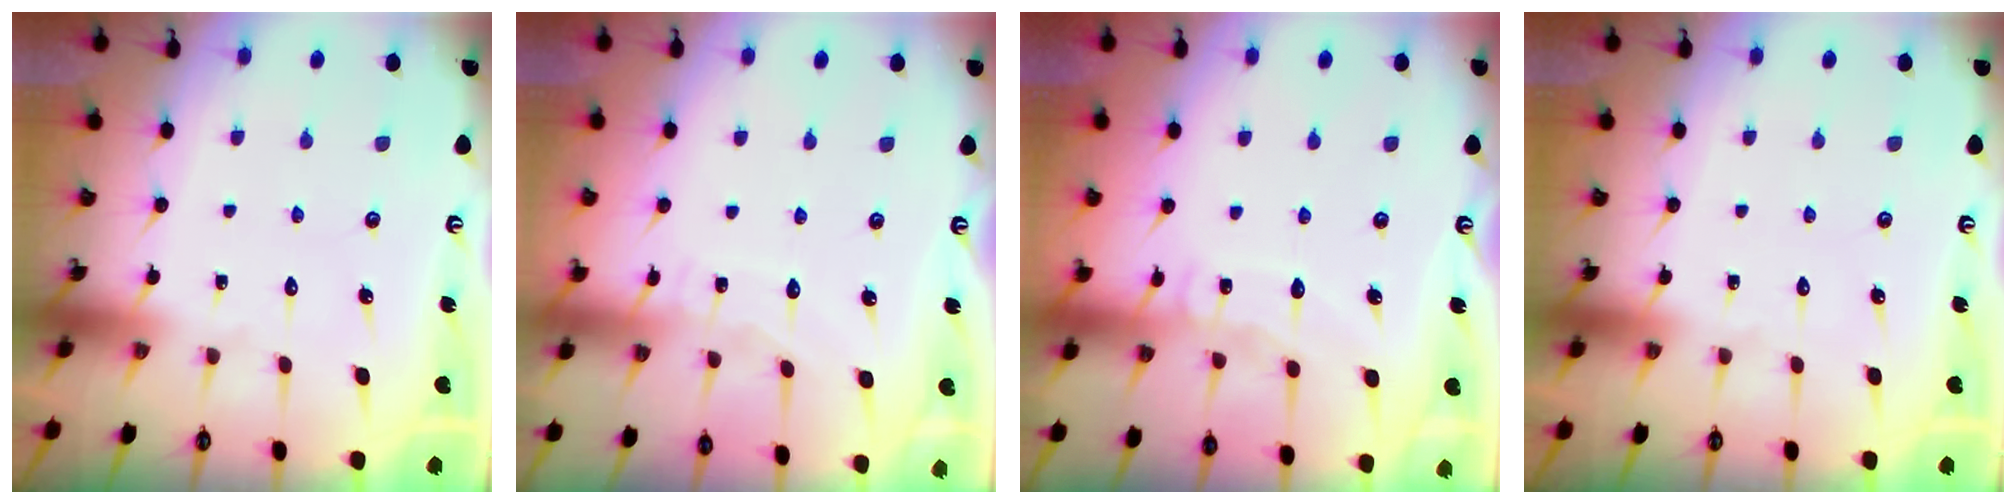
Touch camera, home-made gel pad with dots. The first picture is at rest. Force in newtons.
{"total": 5.0, "press": 5.0, "slide": 0.5}
{"total": 7.2, "press": 7.2, "slide": 0.7}
{"total": 0.0}